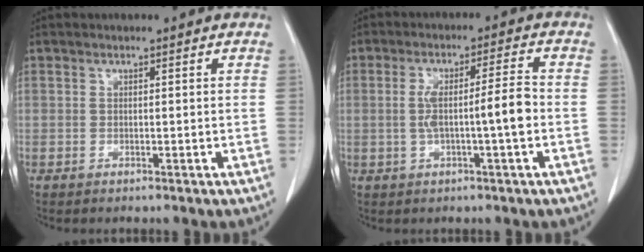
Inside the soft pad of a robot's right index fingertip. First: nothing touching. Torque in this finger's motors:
{"motor_torque": [1.17, -0.32, 0.54, 0.10]}